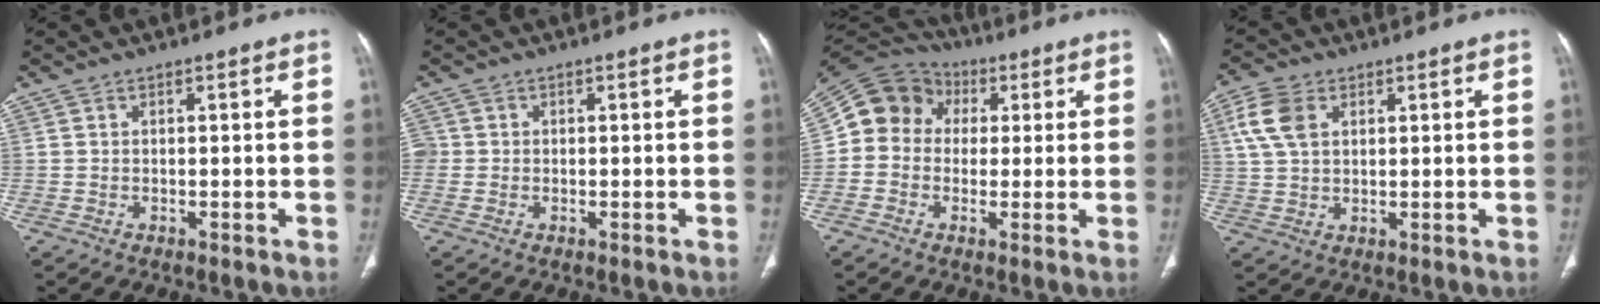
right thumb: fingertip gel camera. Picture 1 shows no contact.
{"total": 2.1, "force": [-0.1, 2.0, 0.7], "torque": [-0.006, 0.007, -0.003]}
{"total": 11.4, "force": [1.3, 10.0, 5.3], "torque": [-0.081, 0.032, 0.007]}
{"total": 7.2, "force": [2.5, 4.7, 4.8], "torque": [-0.099, 0.005, 0.051]}